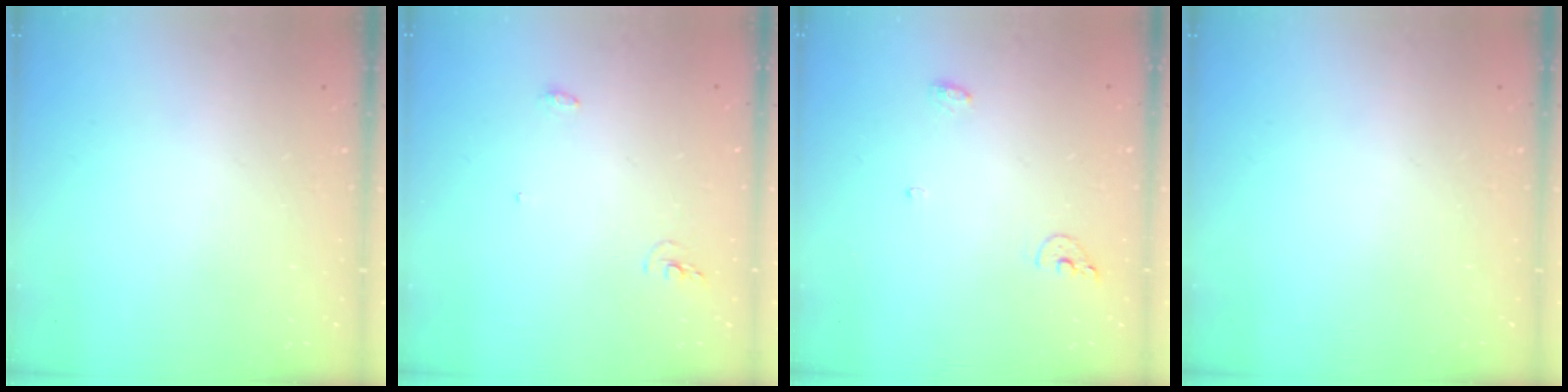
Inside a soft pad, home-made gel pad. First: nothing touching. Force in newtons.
{"total": 4.5, "press": 4.2, "slide": 1.5}
{"total": 6.2, "press": 6.1, "slide": 1.1}
{"total": 0.0}